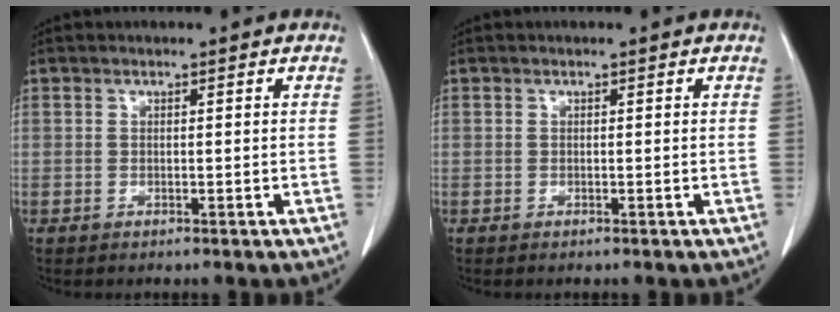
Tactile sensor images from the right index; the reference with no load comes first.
{"total": 0.0}